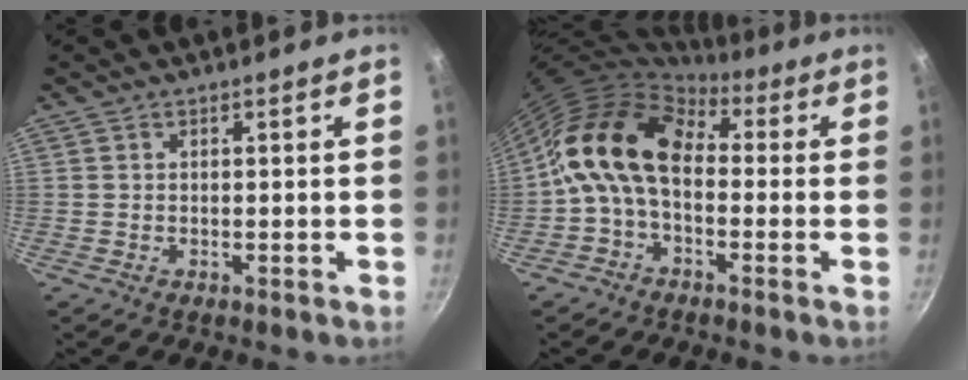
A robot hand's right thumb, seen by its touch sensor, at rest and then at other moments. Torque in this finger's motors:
{"motor_torque": [2.50, 2.51, 0.52, -0.40, 0.24]}